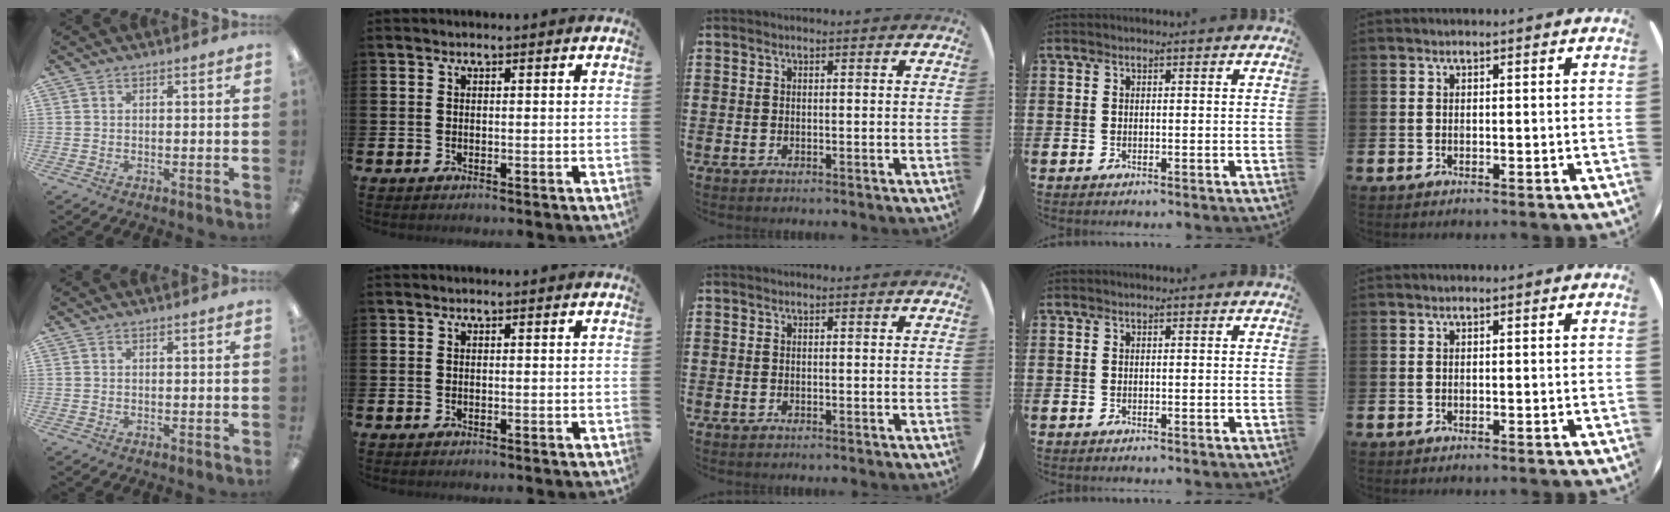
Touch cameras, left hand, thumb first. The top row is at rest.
{}